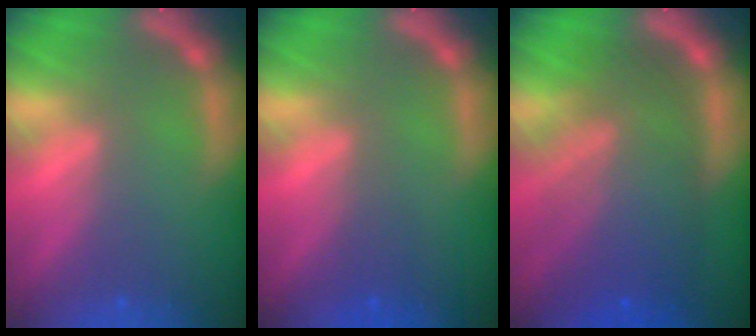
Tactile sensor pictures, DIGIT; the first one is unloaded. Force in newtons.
{"total": 1.5}
{"total": 10.0}